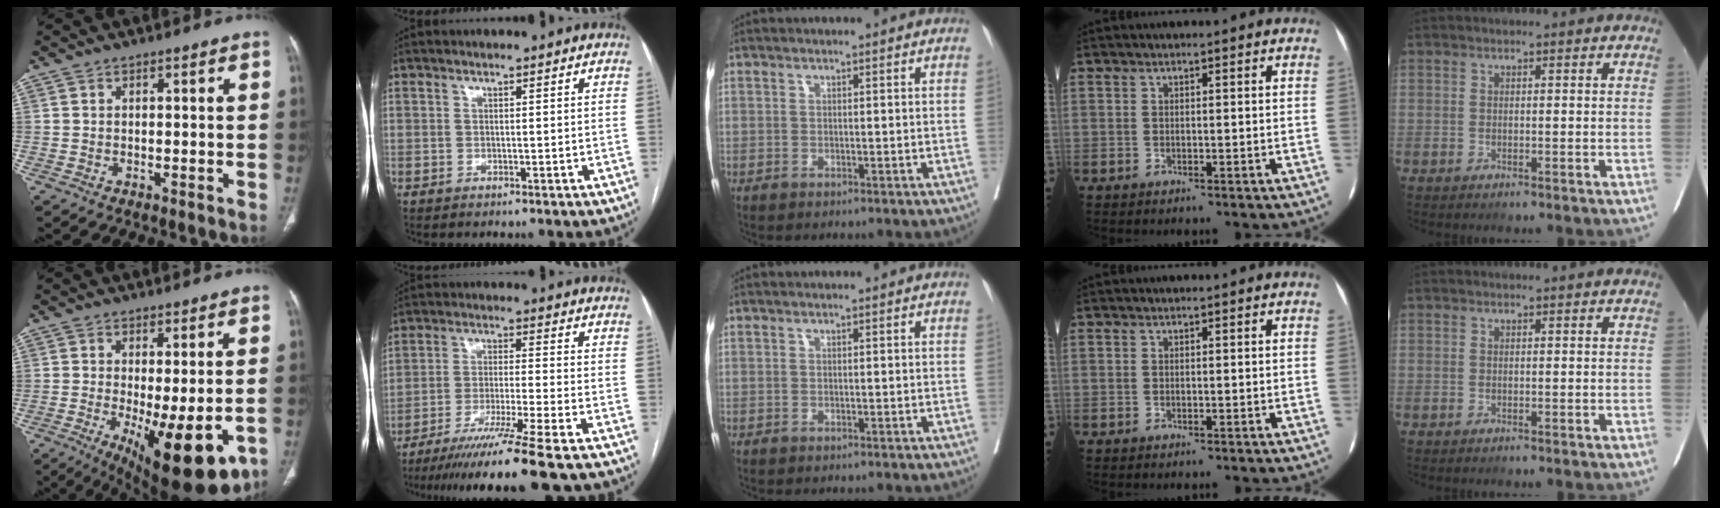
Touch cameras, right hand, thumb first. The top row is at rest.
{"thumb": {"total": 16.1, "force": [-5.2, 5.5, 14.3], "torque": [-0.184, -0.023, -0.060]}, "index": {"total": 15.0, "force": [-11.9, -2.0, 8.9], "torque": [-0.145, -0.050, -0.191]}}